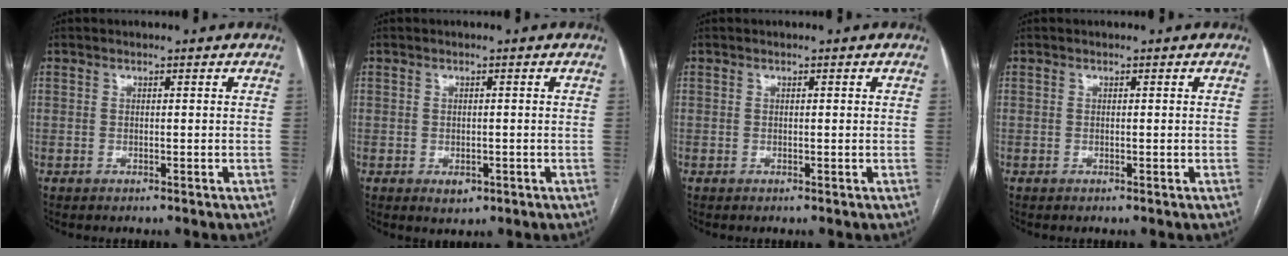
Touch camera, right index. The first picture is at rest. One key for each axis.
{"total": 2.1, "fx": -0.9, "fy": 1.5, "fz": 1.3, "tx": -0.013, "ty": 0.001, "tz": -0.003}
{"total": 0.0}
{"total": 0.0}